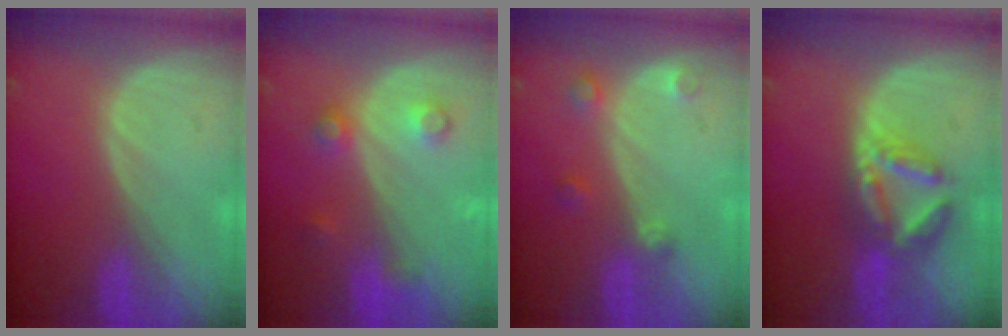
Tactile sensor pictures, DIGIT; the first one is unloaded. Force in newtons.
{"total": 4.0, "press": 3.6, "slide": 1.8}
{"total": 2.6, "press": 2.6, "slide": 0.4}
{"total": 7.0, "press": 6.2, "slide": 3.4}